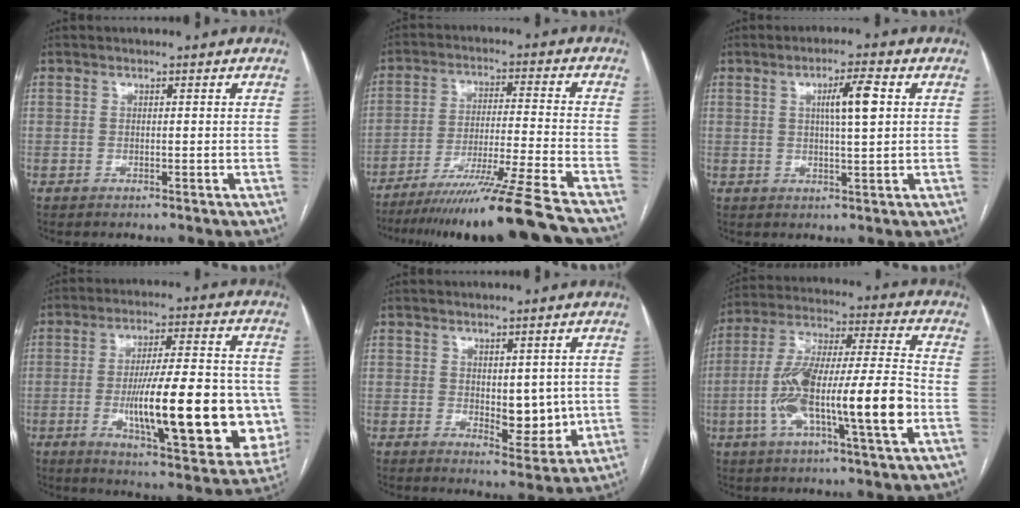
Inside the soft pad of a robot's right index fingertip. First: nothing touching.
{"total": 20.9, "force": [-17.8, -2.9, 10.5], "torque": [-0.139, -0.048, -0.280]}
{"total": 5.6, "force": [1.4, 0.3, 5.4], "torque": [-0.092, 0.004, 0.023]}
{"total": 23.7, "force": [-4.1, 4.9, 22.8], "torque": [-0.291, 0.002, -0.046]}
{"total": 6.7, "force": [0.0, 3.2, 5.8], "torque": [-0.074, -0.009, 0.012]}
{"total": 18.9, "force": [-4.8, 1.9, 18.2], "torque": [-0.336, 0.006, -0.080]}